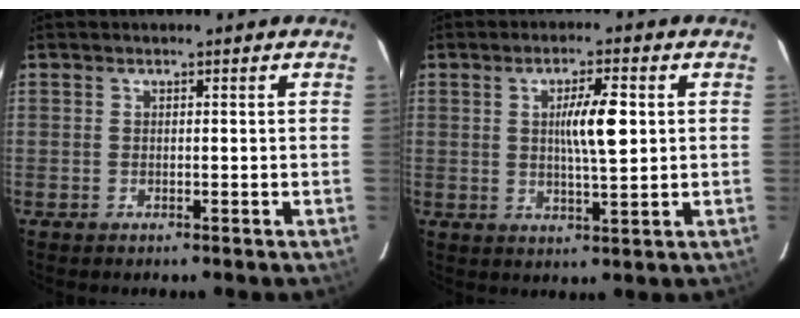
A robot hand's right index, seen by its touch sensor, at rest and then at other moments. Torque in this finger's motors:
{"motor_torque": [0.46, 0.00, 0.23, 0.10]}